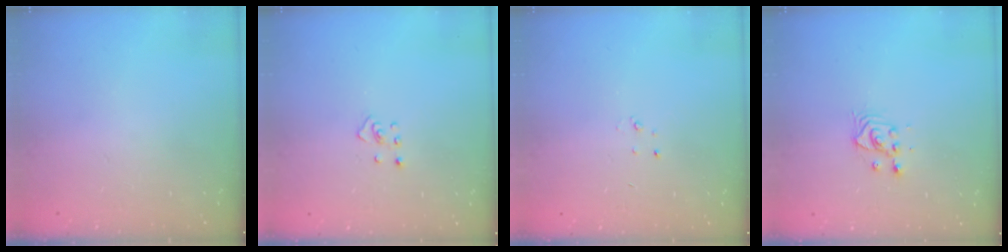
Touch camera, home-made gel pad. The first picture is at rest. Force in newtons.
{"total": 2.4, "press": 2.3, "slide": 0.4}
{"total": 2.3, "press": 2.3, "slide": 0.3}
{"total": 3.7, "press": 3.7, "slide": 0.3}